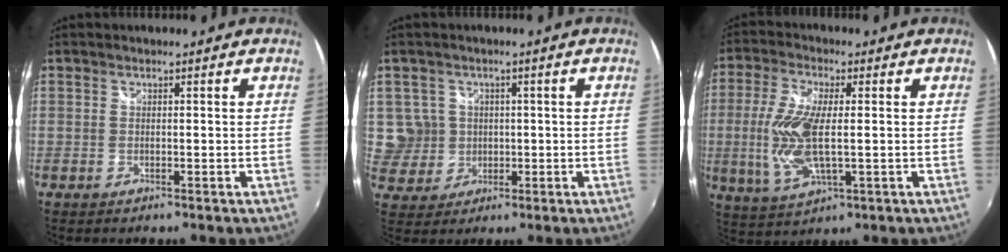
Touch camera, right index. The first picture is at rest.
{"total": 6.1, "force": [0.6, 6.0, 0.7], "torque": [-0.021, 0.010, 0.022]}
{"total": 12.0, "force": [-0.5, 4.1, 11.3], "torque": [-0.240, -0.007, -0.007]}